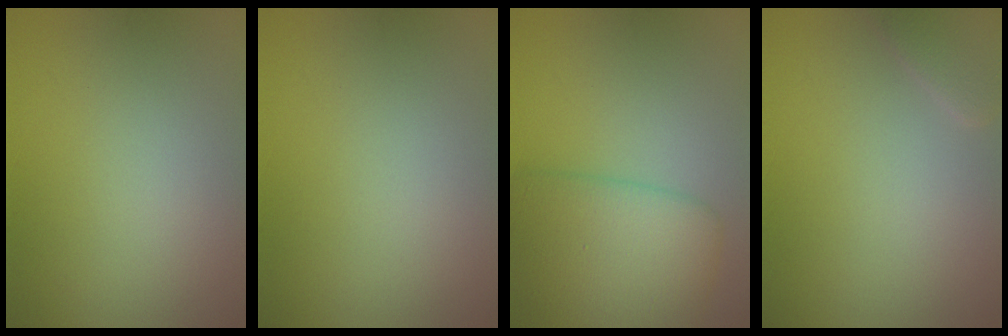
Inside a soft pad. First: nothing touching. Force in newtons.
{"total": 0.0}
{"total": 5.7, "press": 5.7, "slide": 0.2}
{"total": 2.0, "press": 2.0, "slide": 0.2}